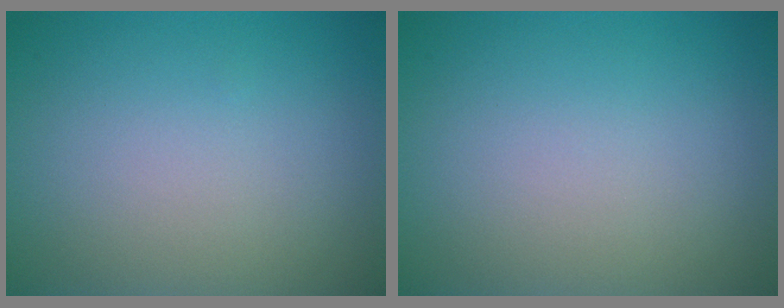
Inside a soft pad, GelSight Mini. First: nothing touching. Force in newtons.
{"total": 0.0}